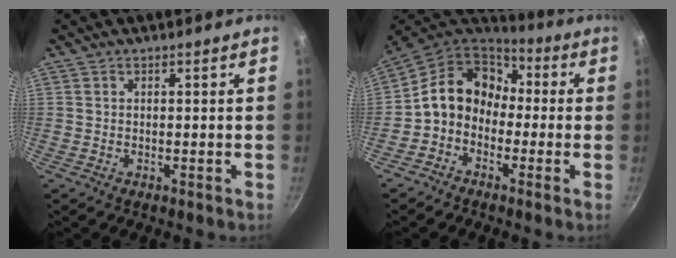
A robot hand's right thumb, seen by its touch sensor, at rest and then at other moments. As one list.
[{"total": 12.8, "force": [-0.8, 10.5, 7.4], "torque": [-0.096, 0.049, -0.037]}]